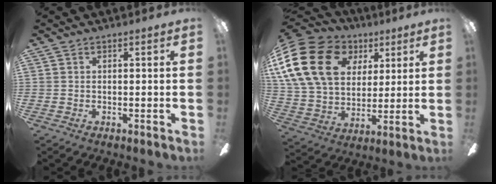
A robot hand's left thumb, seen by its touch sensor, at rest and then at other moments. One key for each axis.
{"total": 23.3, "fx": 8.3, "fy": 16.7, "fz": 14.0, "tx": -0.285, "ty": -0.015, "tz": 0.150}